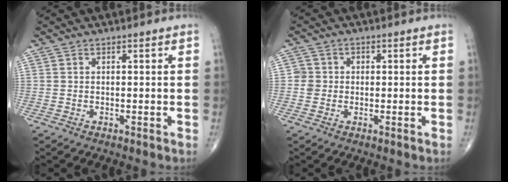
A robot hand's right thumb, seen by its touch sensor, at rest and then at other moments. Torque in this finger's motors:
{"motor_torque": [0.03, 0.81, 0.19, 0.08, -0.03]}